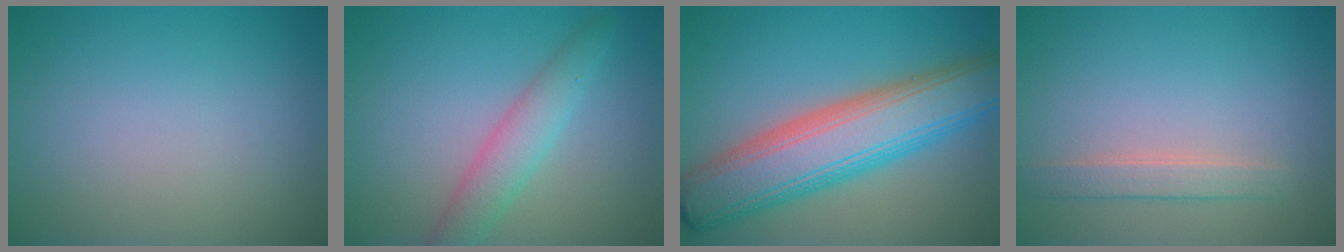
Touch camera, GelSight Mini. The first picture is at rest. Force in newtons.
{"total": 3.3, "press": 3.3, "slide": 0.1}
{"total": 9.7, "press": 9.7, "slide": 0.5}
{"total": 1.9, "press": 1.9, "slide": 0.3}